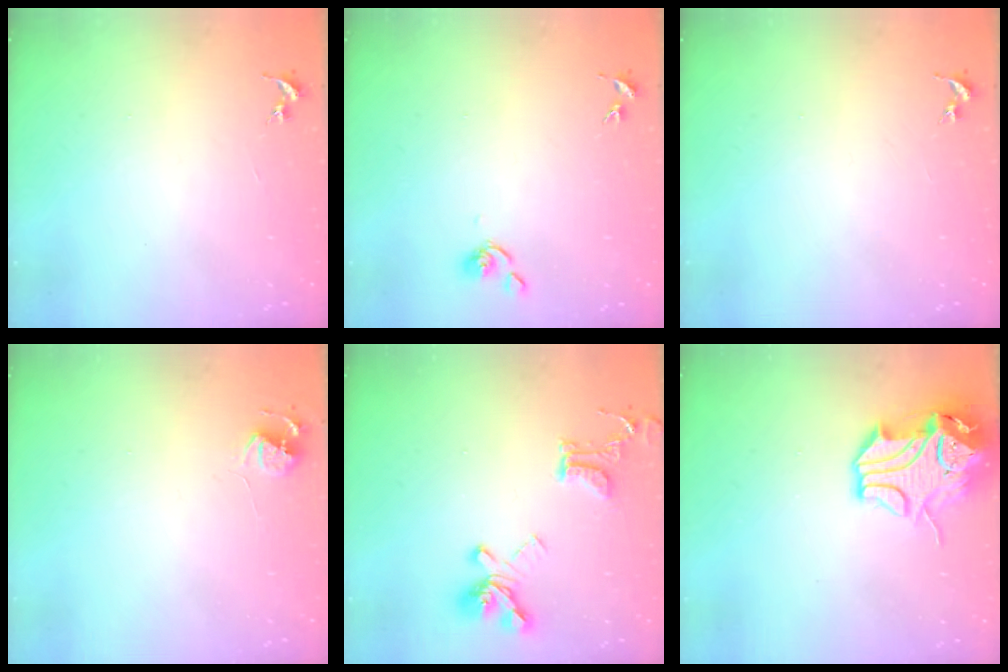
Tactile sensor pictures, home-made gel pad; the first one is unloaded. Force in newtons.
{"total": 3.9, "press": 3.8, "slide": 0.8}
{"total": 0.0}
{"total": 5.1, "press": 5.1, "slide": 0.6}
{"total": 18.4, "press": 18.3, "slide": 1.8}
{"total": 13.0, "press": 12.9, "slide": 1.8}